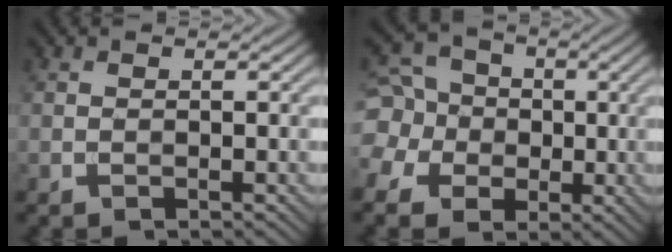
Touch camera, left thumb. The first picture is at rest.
{"total": 8.6, "force": [-0.9, 7.8, 3.3], "torque": [-0.106, 0.001, -0.037]}